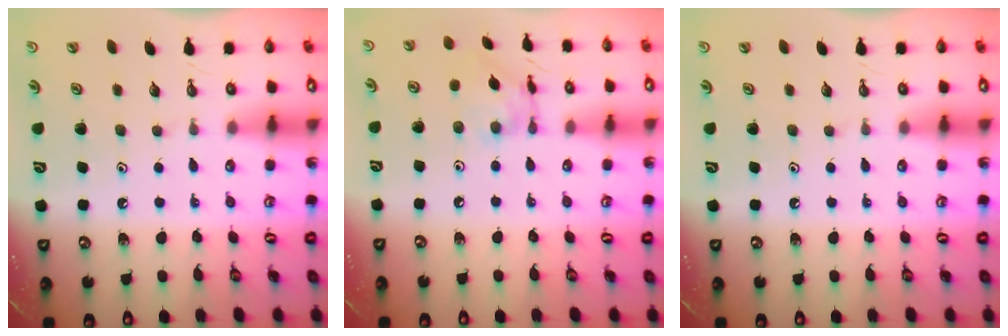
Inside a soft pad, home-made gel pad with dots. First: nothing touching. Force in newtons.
{"total": 8.7, "press": 8.7, "slide": 0.7}
{"total": 0.0}